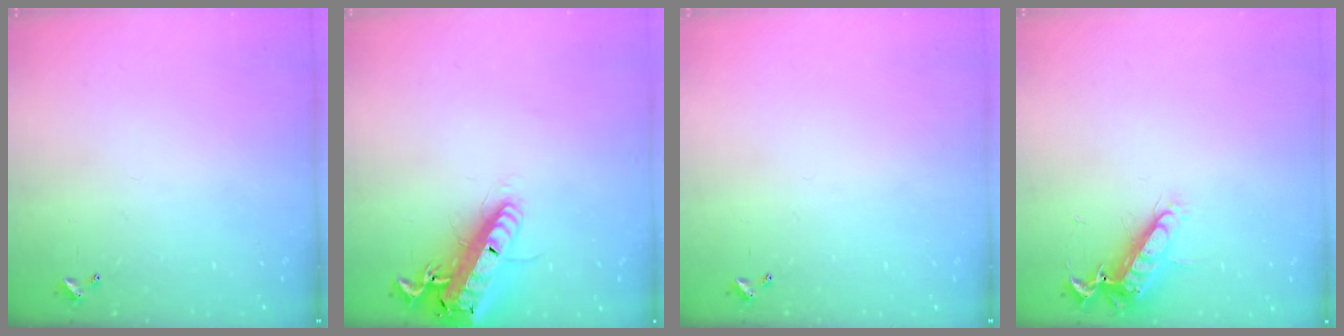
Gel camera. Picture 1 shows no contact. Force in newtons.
{"total": 20.0, "press": 19.7, "slide": 4.0}
{"total": 0.0}
{"total": 12.9, "press": 12.8, "slide": 1.4}